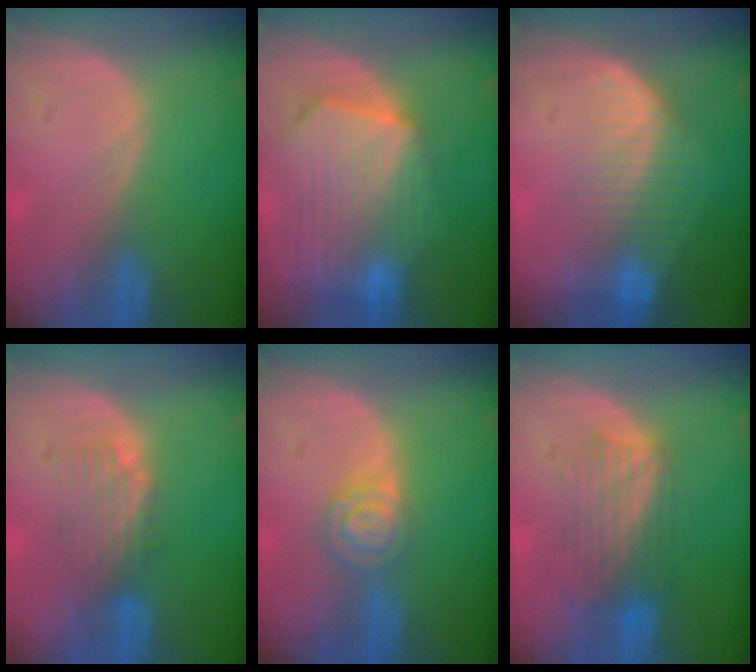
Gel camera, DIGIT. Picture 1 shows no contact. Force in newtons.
{"total": 10.6, "press": 9.3, "slide": 5.2}
{"total": 7.8, "press": 6.9, "slide": 3.7}
{"total": 4.7, "press": 3.9, "slide": 2.5}
{"total": 4.8, "press": 4.2, "slide": 2.3}
{"total": 5.9, "press": 5.9, "slide": 0.4}